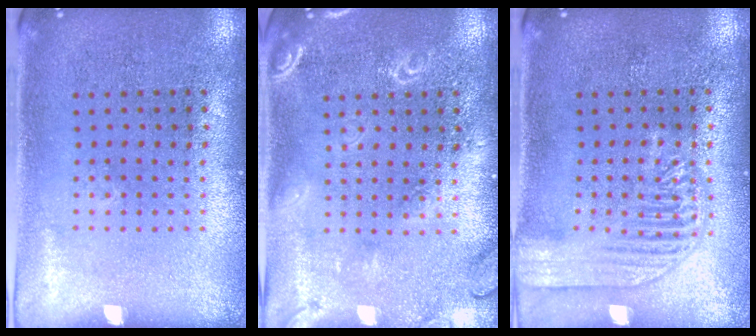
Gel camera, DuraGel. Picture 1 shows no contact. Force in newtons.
{"total": 2.9, "press": 2.9, "slide": 0.4}
{"total": 3.0, "press": 3.0, "slide": 0.3}